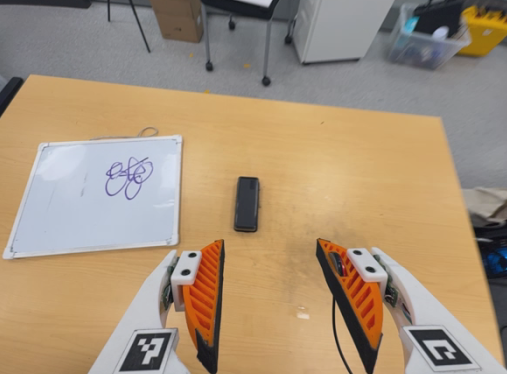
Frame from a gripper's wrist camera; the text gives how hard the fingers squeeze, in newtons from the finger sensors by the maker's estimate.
{"total": 0.0}